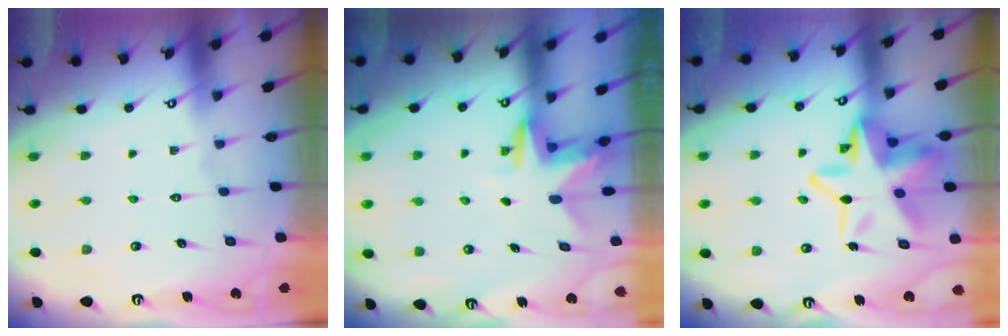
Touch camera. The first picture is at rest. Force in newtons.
{"total": 3.0, "press": 3.0, "slide": 0.2}
{"total": 18.1, "press": 17.9, "slide": 2.8}